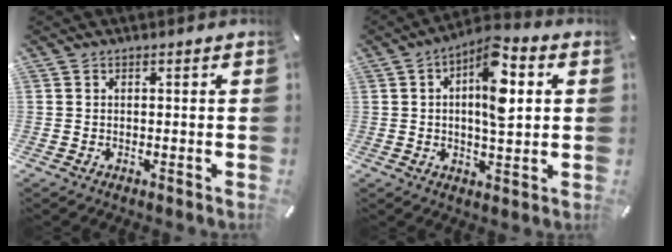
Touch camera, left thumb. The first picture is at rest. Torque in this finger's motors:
{"motor_torque": [0.36, 0.58, 0.71, 0.49, 0.15]}